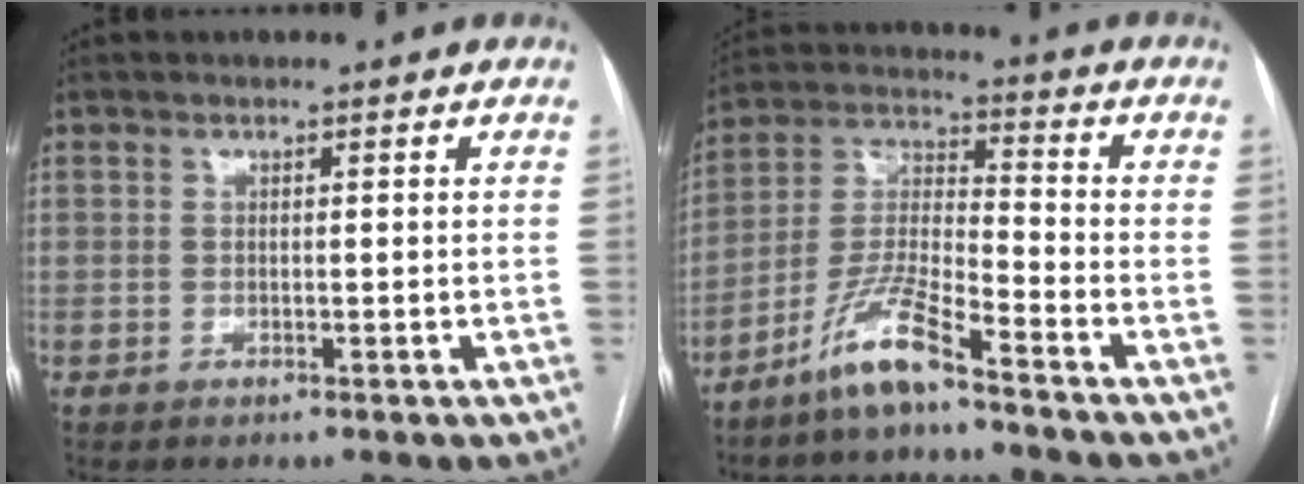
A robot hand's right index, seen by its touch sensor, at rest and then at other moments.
{"total": 9.4, "force": [-6.9, 0.6, 6.3], "torque": [-0.140, -0.013, -0.142]}